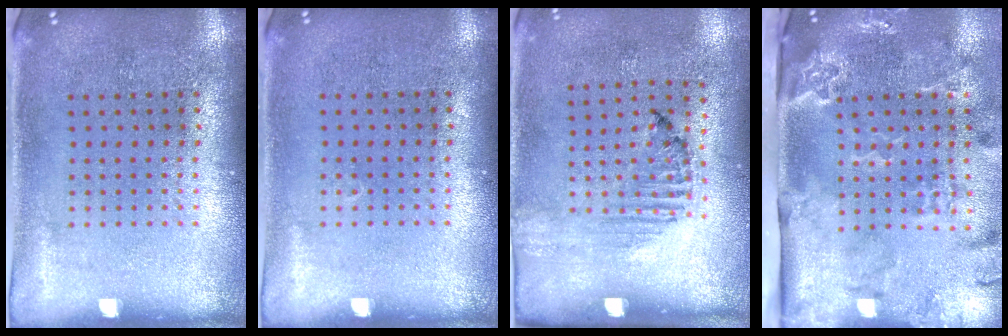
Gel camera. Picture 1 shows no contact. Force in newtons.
{"total": 0.0}
{"total": 1.3, "press": 1.1, "slide": 0.6}
{"total": 3.4, "press": 2.5, "slide": 2.4}